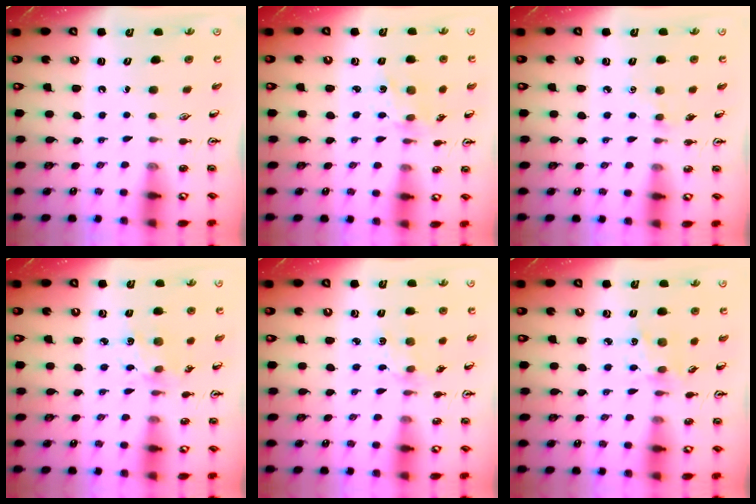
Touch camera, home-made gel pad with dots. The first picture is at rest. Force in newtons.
{"total": 1.9, "press": 1.8, "slide": 0.5}
{"total": 2.6, "press": 2.6, "slide": 0.4}
{"total": 3.3, "press": 3.2, "slide": 0.3}
{"total": 2.0, "press": 2.0, "slide": 0.4}
{"total": 1.6, "press": 1.6, "slide": 0.0}